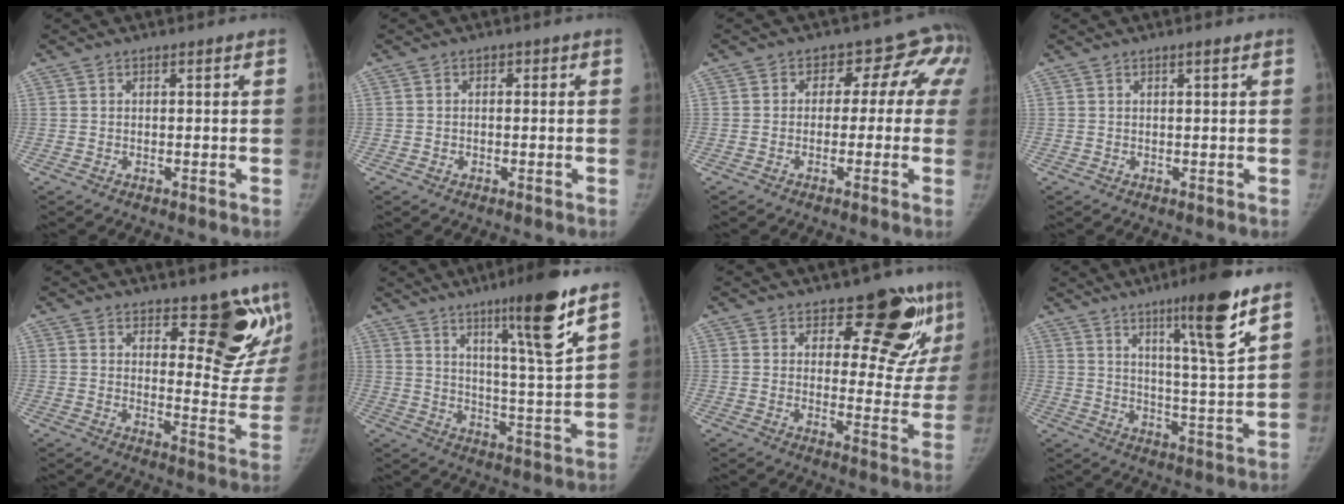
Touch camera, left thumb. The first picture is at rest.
{"total": 1.2, "force": [-0.3, 1.1, 0.3], "torque": [0.006, 0.004, -0.007]}
{"total": 9.0, "force": [0.4, 6.8, 5.8], "torque": [-0.017, 0.033, -0.009]}
{"total": 0.8, "force": [0.5, 0.0, 0.7], "torque": [-0.010, -0.001, 0.008]}
{"total": 13.4, "force": [8.8, 5.2, 8.7], "torque": [-0.048, -0.071, 0.122]}
{"total": 14.8, "force": [8.6, 0.8, 12.0], "torque": [-0.182, -0.054, 0.136]}
{"total": 15.7, "force": [9.6, 7.4, 10.0], "torque": [-0.070, -0.072, 0.119]}
{"total": 14.0, "force": [8.2, 0.8, 11.3], "torque": [-0.172, -0.051, 0.129]}